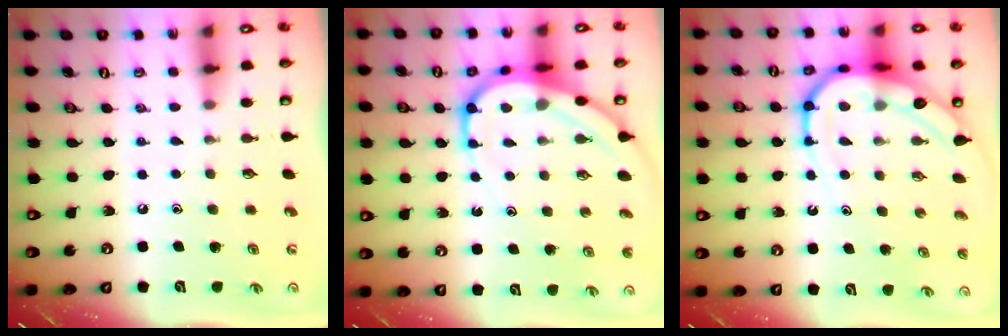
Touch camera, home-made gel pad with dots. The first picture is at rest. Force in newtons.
{"total": 11.2, "press": 11.1, "slide": 1.1}
{"total": 11.9, "press": 11.8, "slide": 1.3}